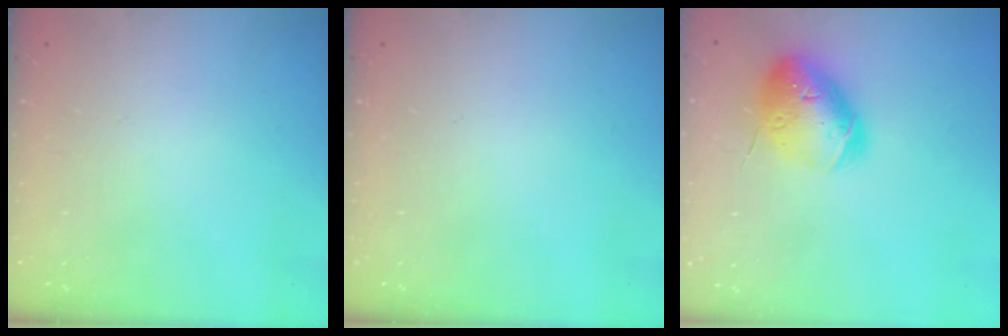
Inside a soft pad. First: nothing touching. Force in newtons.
{"total": 0.0}
{"total": 17.6, "press": 17.4, "slide": 2.6}